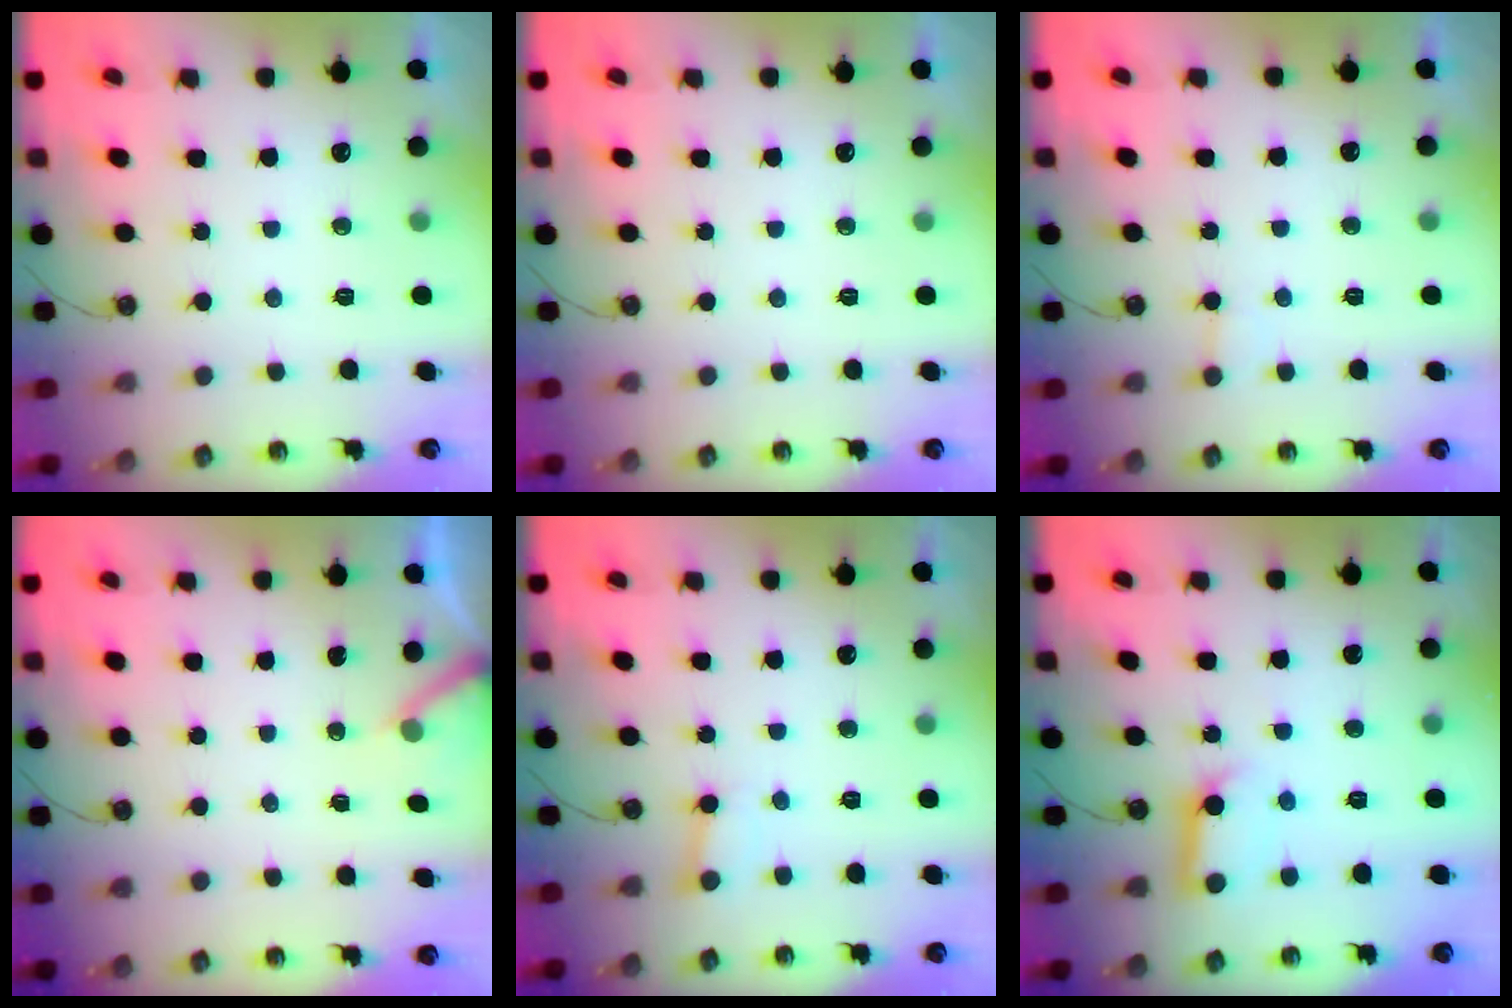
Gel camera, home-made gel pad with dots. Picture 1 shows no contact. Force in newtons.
{"total": 0.0}
{"total": 3.6, "press": 3.6, "slide": 0.3}
{"total": 3.5, "press": 3.5, "slide": 0.2}
{"total": 2.3, "press": 2.3, "slide": 0.2}
{"total": 9.8, "press": 9.8, "slide": 1.2}